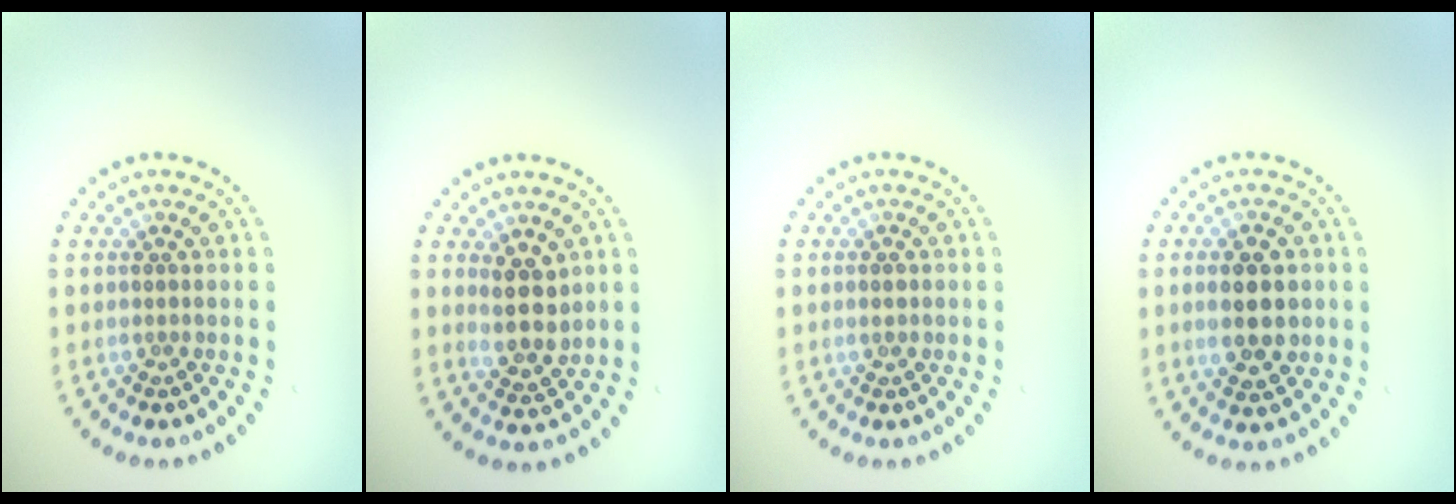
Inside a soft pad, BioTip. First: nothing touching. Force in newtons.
{"total": 3.2, "press": 2.9, "slide": 1.2}
{"total": 1.0, "press": 1.0, "slide": 0.2}
{"total": 4.6, "press": 4.6, "slide": 0.2}